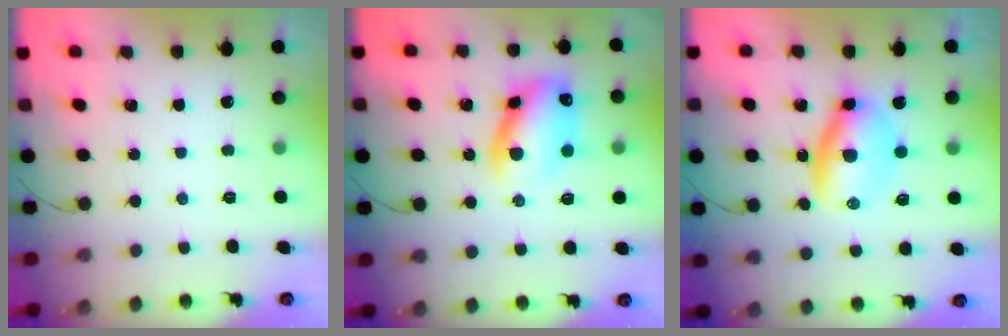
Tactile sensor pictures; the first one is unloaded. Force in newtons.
{"total": 12.5, "press": 12.3, "slide": 2.5}
{"total": 6.7, "press": 6.5, "slide": 1.9}